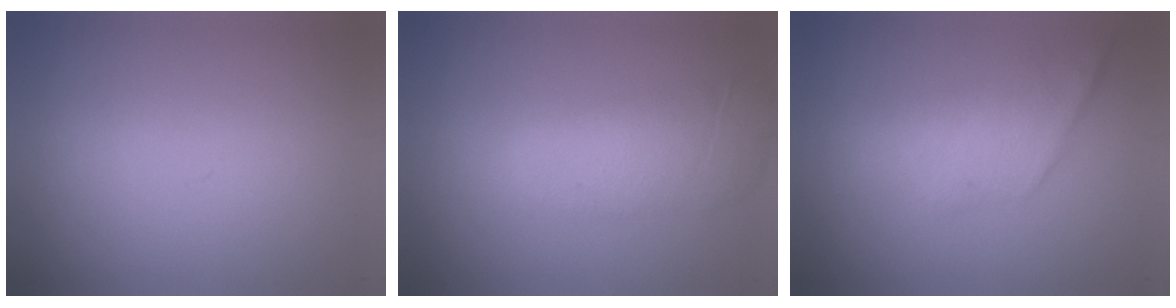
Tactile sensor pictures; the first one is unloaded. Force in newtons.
{"total": 1.0}
{"total": 2.2}